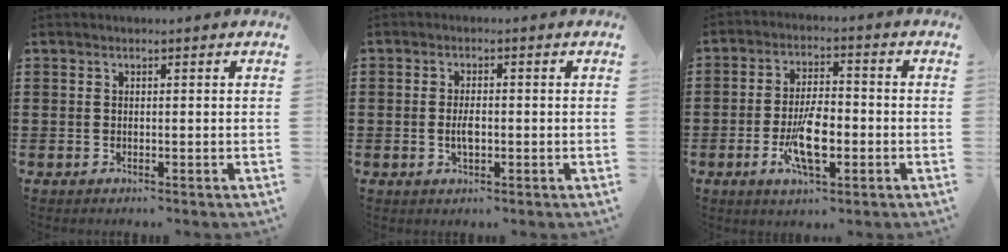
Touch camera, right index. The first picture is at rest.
{"total": 3.1, "force": [-0.5, 1.3, 2.8], "torque": [-0.059, -0.001, -0.011]}
{"total": 9.0, "force": [-2.6, 3.6, 7.8], "torque": [-0.160, -0.007, -0.047]}